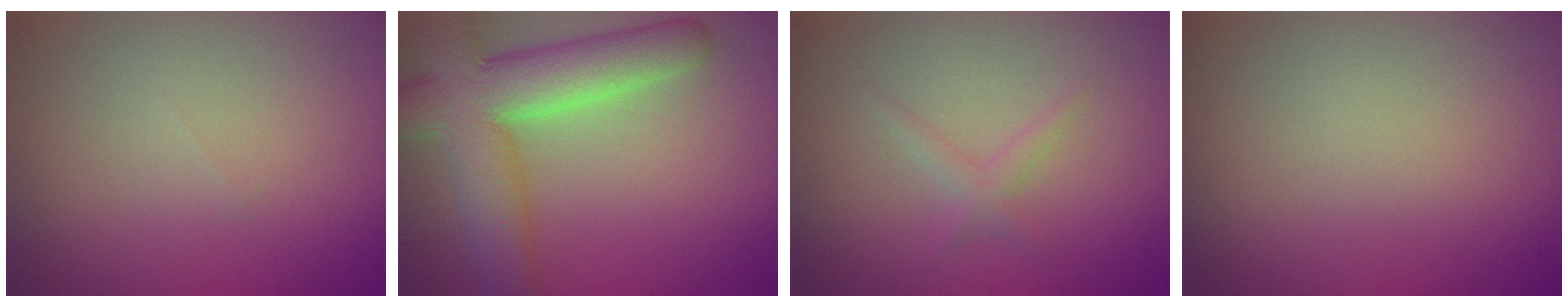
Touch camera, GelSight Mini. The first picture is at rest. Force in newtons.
{"total": 9.7, "press": 9.7, "slide": 0.6}
{"total": 1.3, "press": 1.3, "slide": 0.0}
{"total": 0.0}